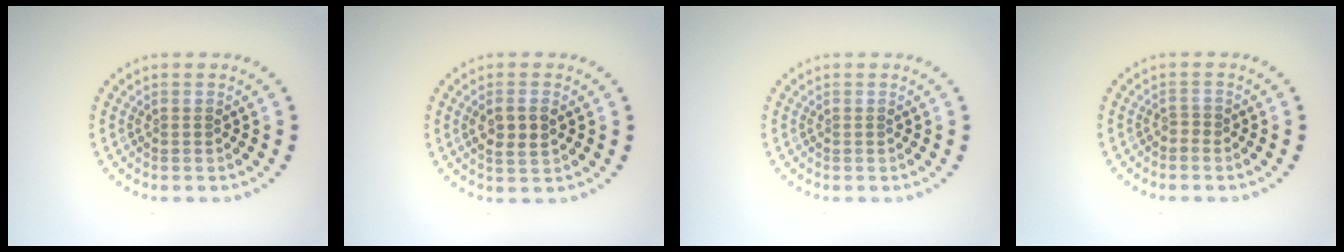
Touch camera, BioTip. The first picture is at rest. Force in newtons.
{"total": 2.6, "press": 2.5, "slide": 0.6}
{"total": 0.0}
{"total": 0.6, "press": 0.3, "slide": 0.5}